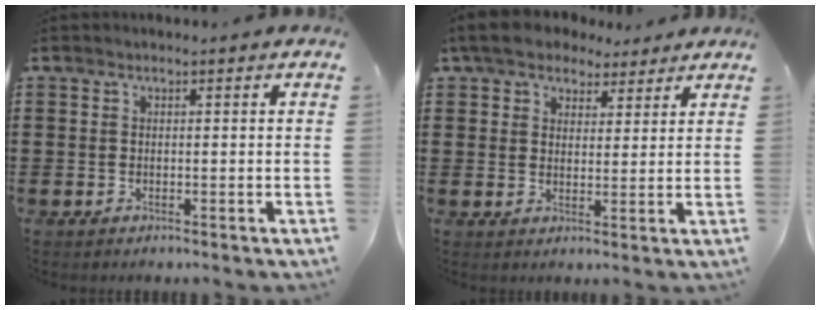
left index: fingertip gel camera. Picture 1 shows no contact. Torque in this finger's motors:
{"motor_torque": [2.14, 0.00, 0.18, 0.19]}